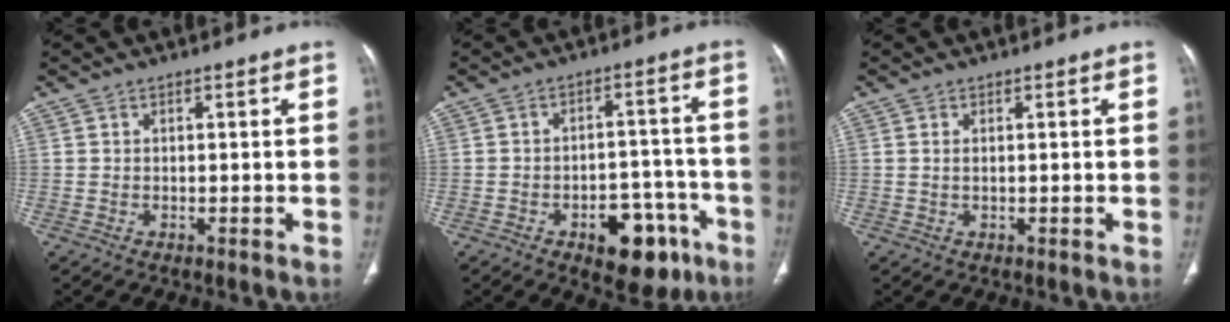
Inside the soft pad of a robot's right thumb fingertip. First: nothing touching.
{"total": 12.7, "force": [-6.5, 7.1, 8.2], "torque": [-0.072, 0.048, -0.081]}
{"total": 0.9, "force": [0.2, 0.4, 0.7], "torque": [-0.021, 0.003, 0.007]}